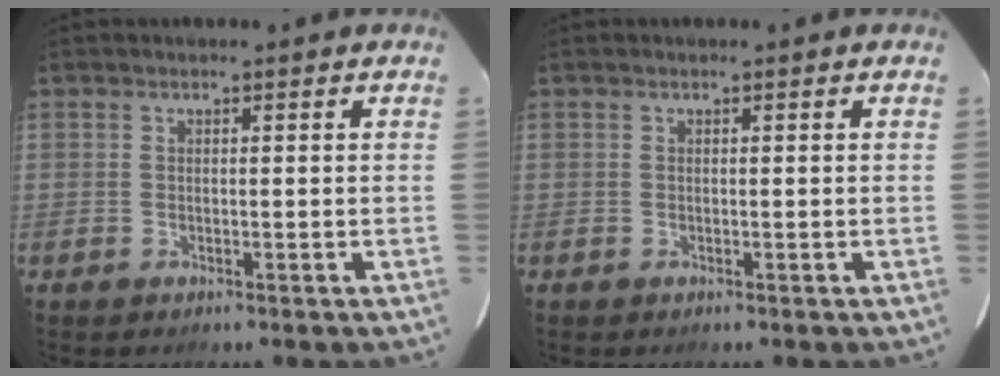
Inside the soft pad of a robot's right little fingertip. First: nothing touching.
{"total": 0.0}